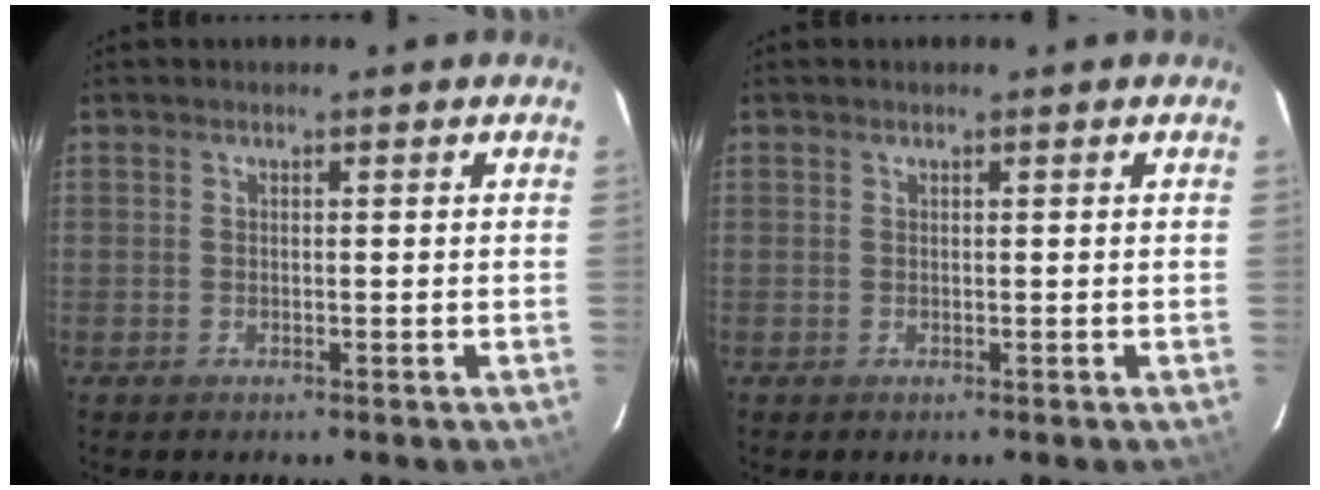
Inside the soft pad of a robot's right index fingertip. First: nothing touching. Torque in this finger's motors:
{"motor_torque": [-0.07, 0.10, -0.06, -0.01]}